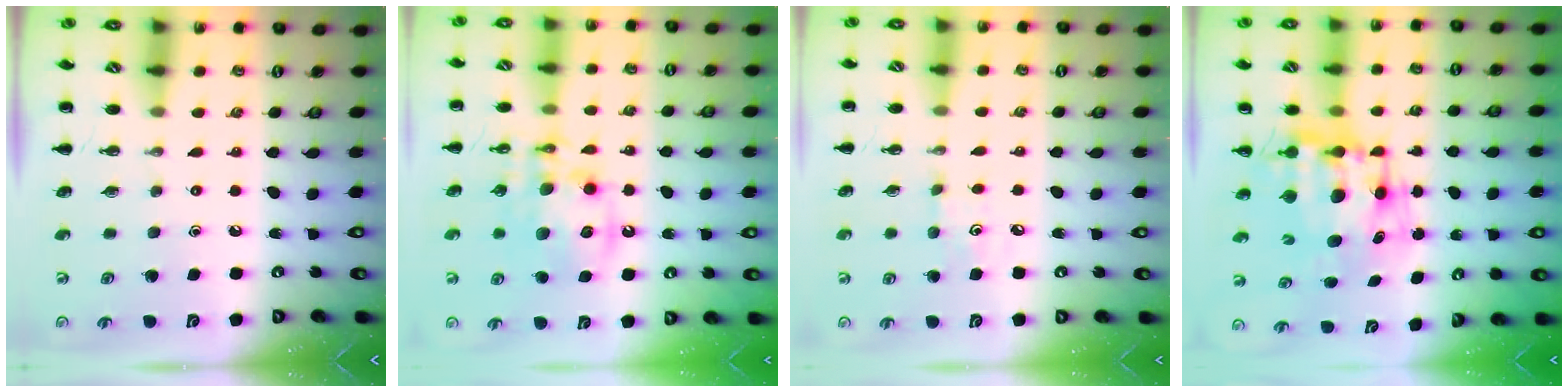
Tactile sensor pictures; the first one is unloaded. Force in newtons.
{"total": 12.7, "press": 12.4, "slide": 2.9}
{"total": 4.3, "press": 4.0, "slide": 1.4}
{"total": 9.8, "press": 9.5, "slide": 2.4}